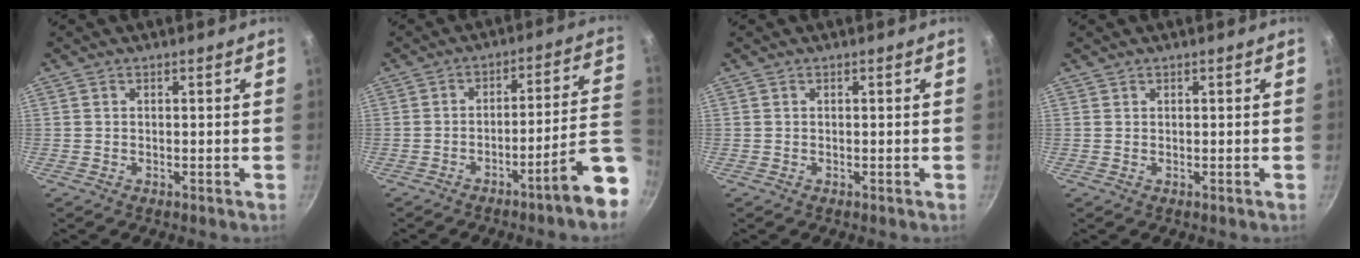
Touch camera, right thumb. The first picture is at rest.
{"total": 12.1, "force": [-5.5, 1.0, 10.7], "torque": [-0.134, 0.046, -0.077]}
{"total": 0.0}
{"total": 0.0}